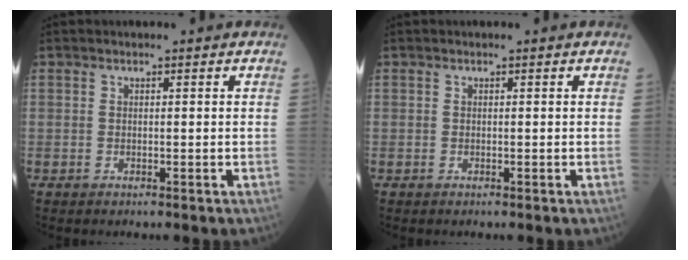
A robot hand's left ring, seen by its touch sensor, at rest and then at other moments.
{"total": 0.0}